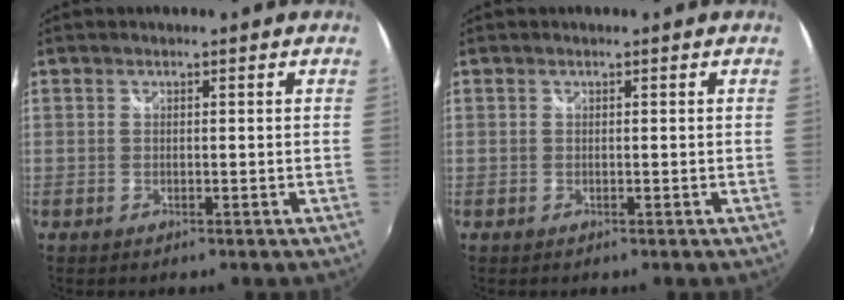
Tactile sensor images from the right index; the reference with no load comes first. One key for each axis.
{"total": 0.0}